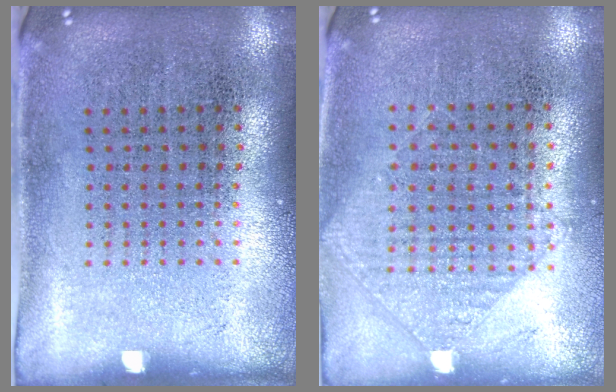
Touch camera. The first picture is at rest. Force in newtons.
{"total": 0.9, "press": 0.9, "slide": 0.3}